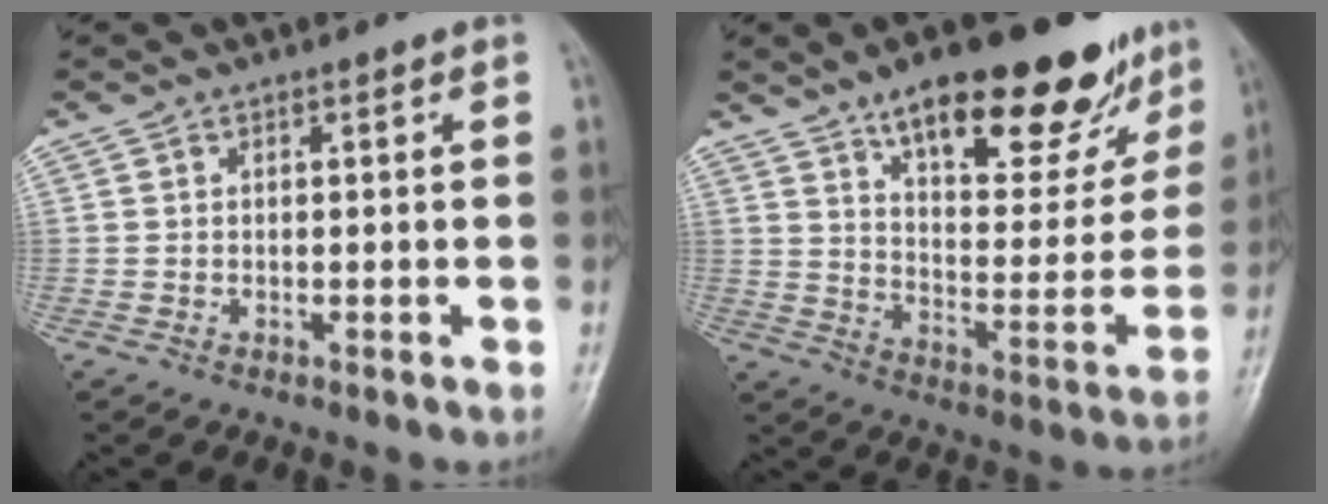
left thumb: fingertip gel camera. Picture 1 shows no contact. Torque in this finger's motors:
{"motor_torque": [1.32, 1.26, 1.45, -1.32, 0.12]}